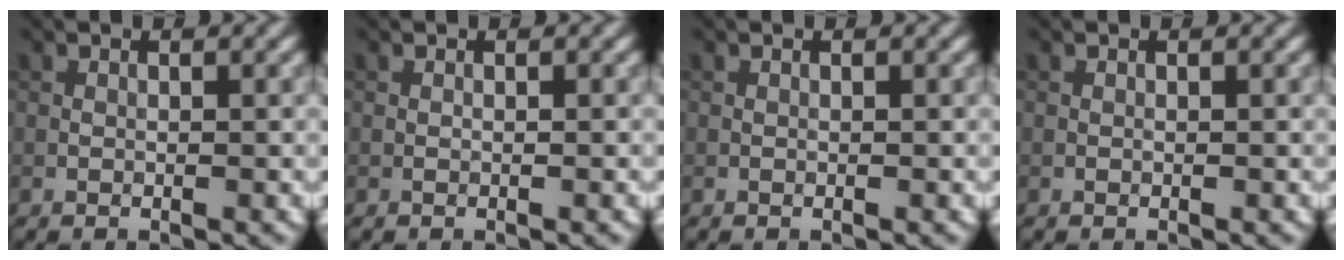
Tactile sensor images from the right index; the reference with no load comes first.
{"total": 0.0}
{"total": 0.0}
{"total": 0.0}